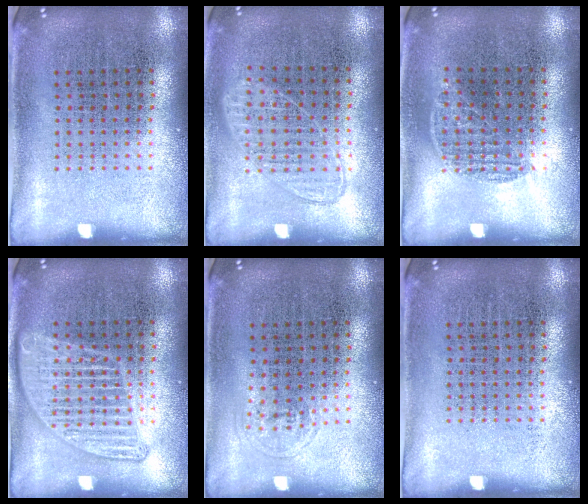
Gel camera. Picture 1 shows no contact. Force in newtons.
{"total": 0.9, "press": 0.9, "slide": 0.3}
{"total": 0.8, "press": 0.7, "slide": 0.5}
{"total": 1.6, "press": 1.6, "slide": 0.1}
{"total": 0.5, "press": 0.5, "slide": 0.2}
{"total": 0.0}